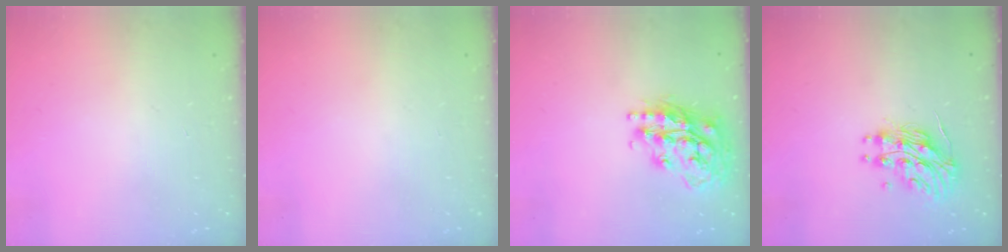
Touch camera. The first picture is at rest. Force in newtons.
{"total": 0.0}
{"total": 19.3, "press": 19.3, "slide": 1.4}
{"total": 14.0, "press": 13.9, "slide": 0.8}